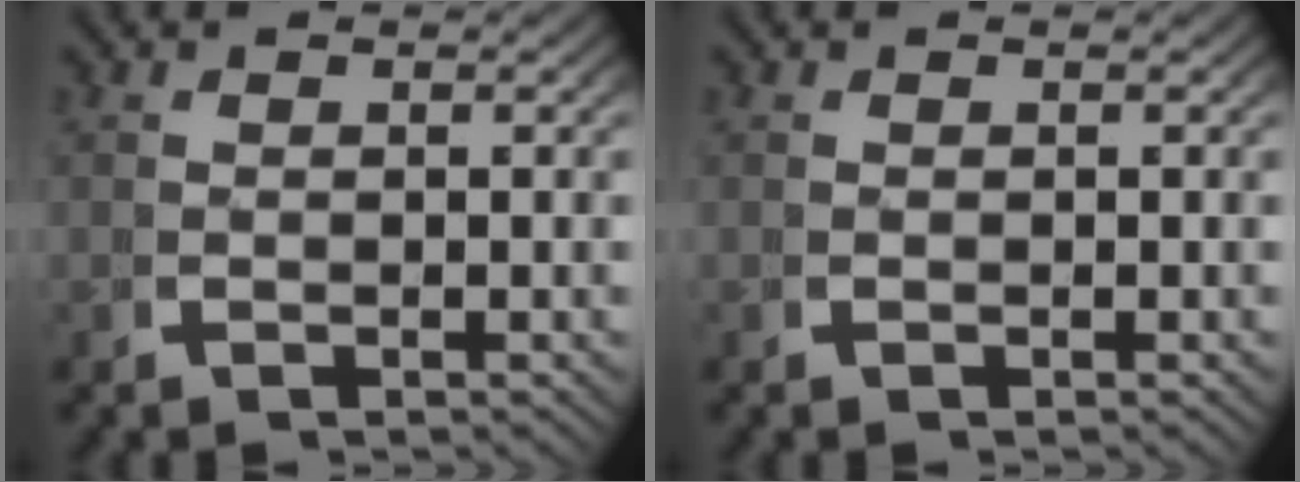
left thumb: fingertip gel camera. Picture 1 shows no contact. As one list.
[{"total": 0.0}]